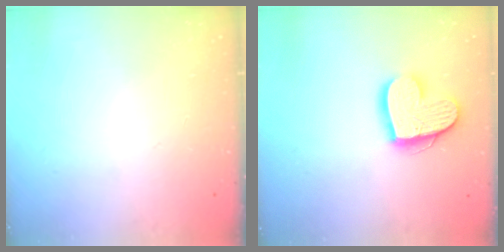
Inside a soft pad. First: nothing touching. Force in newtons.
{"total": 15.0, "press": 14.9, "slide": 1.1}